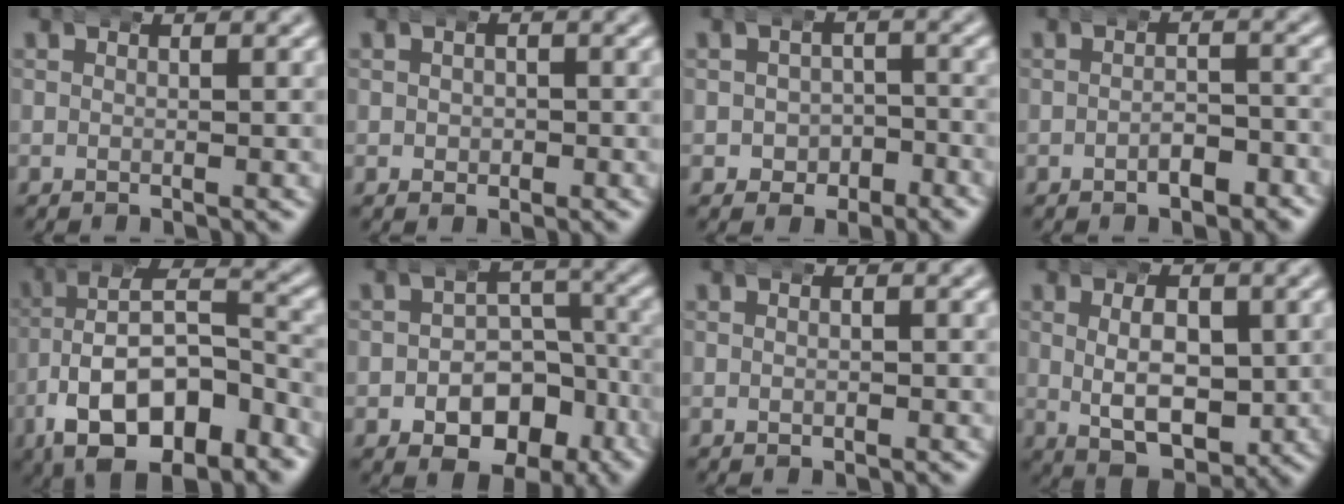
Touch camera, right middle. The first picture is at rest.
{"total": 1.2, "force": [-0.1, 1.1, 0.5], "torque": [-0.006, -0.003, 0.001]}
{"total": 3.1, "force": [-1.6, 2.5, 0.6], "torque": [0.004, -0.006, -0.028]}
{"total": 2.5, "force": [-1.8, 1.1, 1.2], "torque": [-0.012, -0.002, -0.036]}
{"total": 12.2, "force": [-3.5, 7.6, 8.9], "torque": [-0.156, -0.036, -0.035]}
{"total": 9.0, "force": [-4.8, 6.4, 4.2], "torque": [-0.043, -0.029, -0.065]}
{"total": 0.5, "force": [-0.1, 0.3, 0.4], "torque": [-0.006, -0.002, 0.000]}
{"total": 8.0, "force": [-0.7, 4.9, 6.4], "torque": [-0.091, -0.015, -0.003]}